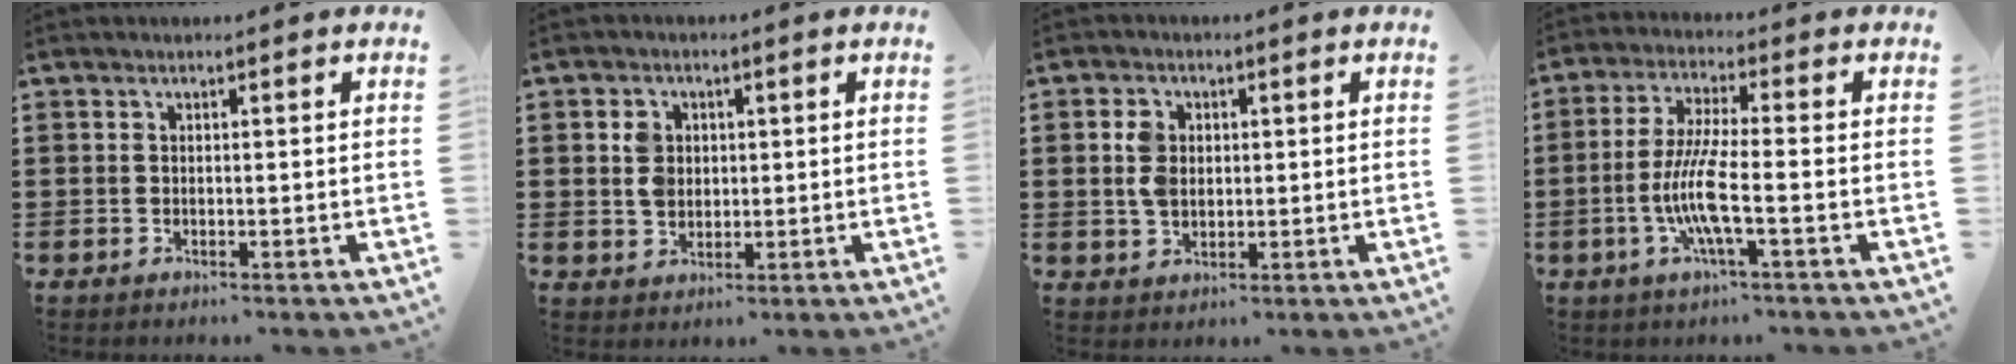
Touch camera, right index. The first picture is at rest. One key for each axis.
{"total": 4.0, "fx": 0.6, "fy": 3.3, "fz": 2.1, "tx": -0.052, "ty": 0.013, "tz": 0.010}
{"total": 4.2, "fx": 0.5, "fy": 3.0, "fz": 2.9, "tx": -0.071, "ty": 0.008, "tz": 0.007}
{"total": 8.4, "fx": -2.3, "fy": 1.3, "fz": 8.0, "tx": -0.183, "ty": -0.018, "tz": -0.054}